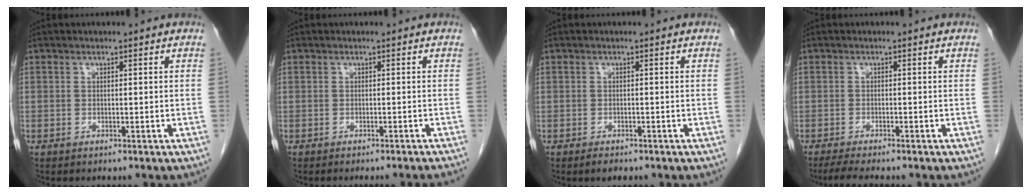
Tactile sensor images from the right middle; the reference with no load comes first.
{"total": 5.3, "force": [-4.9, -0.8, 1.9], "torque": [-0.011, -0.010, -0.057]}
{"total": 1.7, "force": [-1.3, 0.7, 0.9], "torque": [-0.020, -0.004, -0.015]}
{"total": 5.1, "force": [-4.3, 0.4, 2.7], "torque": [-0.044, -0.014, -0.066]}